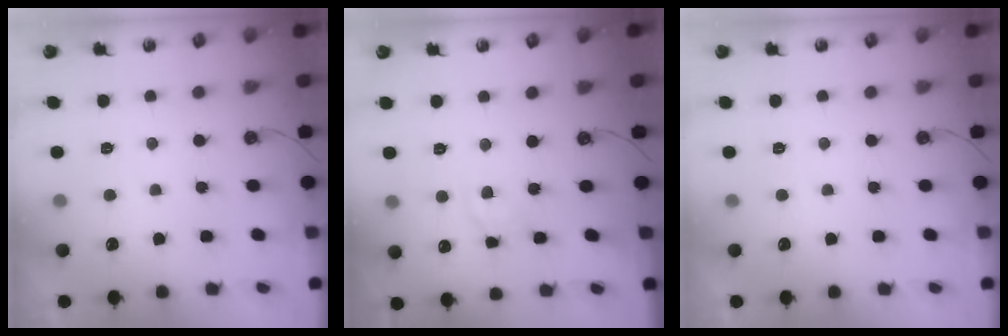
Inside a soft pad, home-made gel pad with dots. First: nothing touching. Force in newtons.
{"total": 7.3, "press": 7.3, "slide": 0.4}
{"total": 0.0}